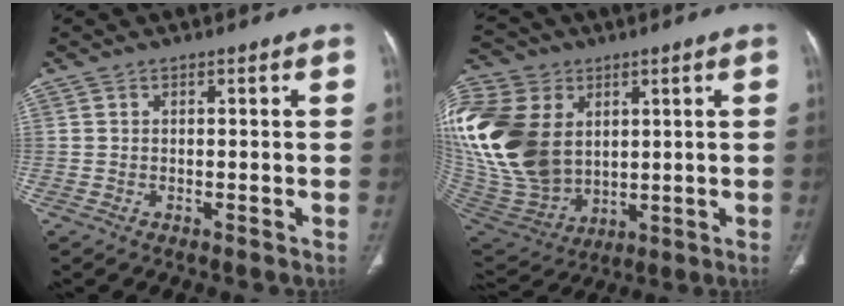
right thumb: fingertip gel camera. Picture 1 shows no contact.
{"total": 29.9, "force": [5.8, 21.7, 19.7], "torque": [-0.453, 0.011, 0.131]}